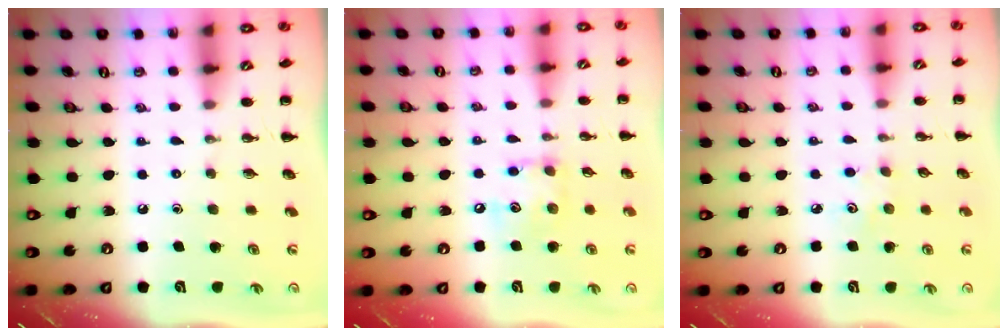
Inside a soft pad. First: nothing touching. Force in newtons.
{"total": 8.4, "press": 8.4, "slide": 0.5}
{"total": 2.9, "press": 2.8, "slide": 0.8}